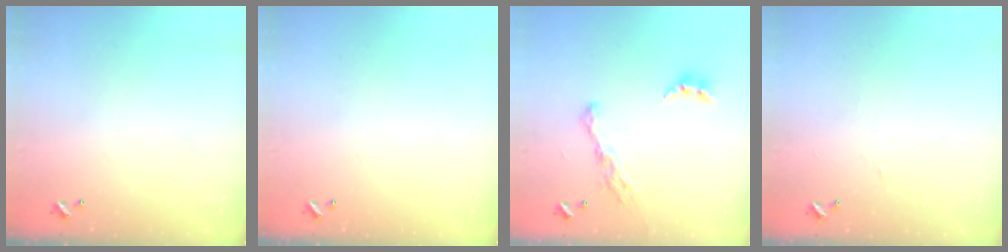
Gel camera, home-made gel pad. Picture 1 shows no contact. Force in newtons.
{"total": 0.0}
{"total": 9.9, "press": 9.9, "slide": 0.5}
{"total": 0.8, "press": 0.7, "slide": 0.3}